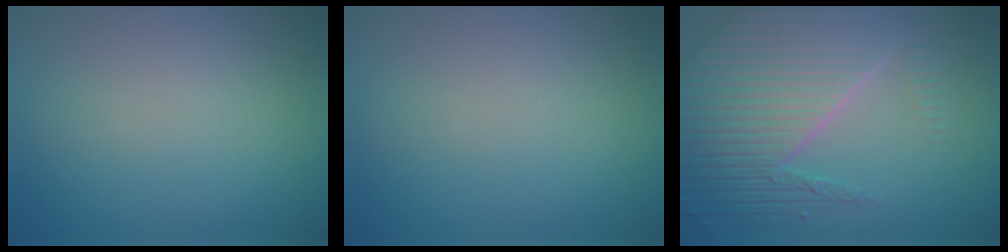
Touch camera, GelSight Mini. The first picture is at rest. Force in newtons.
{"total": 0.0}
{"total": 7.4, "press": 5.6, "slide": 4.8}